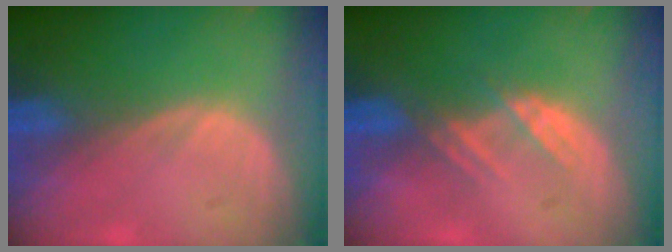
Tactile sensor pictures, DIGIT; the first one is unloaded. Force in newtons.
{"total": 3.0, "press": 2.9, "slide": 0.7}